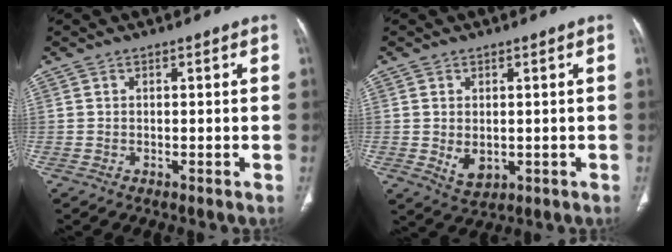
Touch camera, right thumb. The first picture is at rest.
{"total": 4.5, "force": [-0.4, 3.1, 3.3], "torque": [-0.046, -0.010, 0.008]}